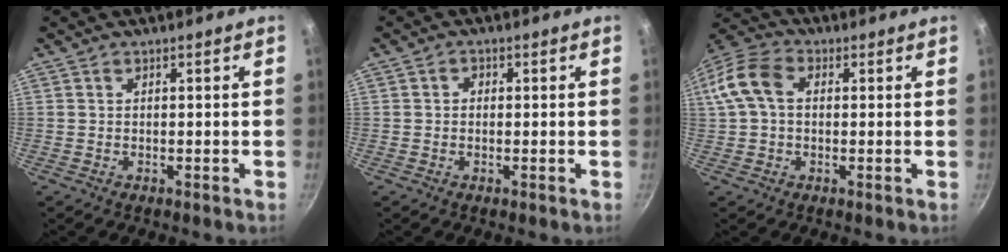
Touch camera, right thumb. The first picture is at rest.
{"total": 1.3, "force": [0.0, 1.2, 0.5], "torque": [-0.006, 0.004, -0.003]}
{"total": 10.3, "force": [1.5, 7.1, 7.3], "torque": [-0.141, 0.027, 0.013]}